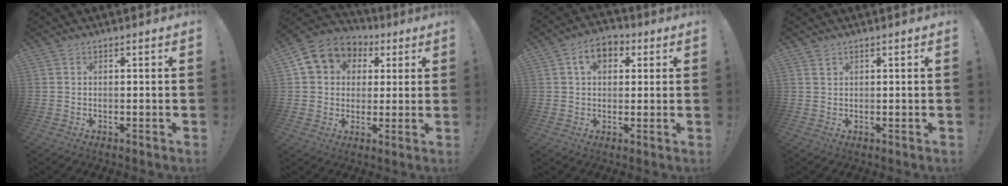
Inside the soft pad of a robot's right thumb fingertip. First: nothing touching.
{"total": 11.2, "force": [3.6, 9.5, 4.6], "torque": [-0.056, -0.014, 0.072]}
{"total": 8.1, "force": [2.8, 5.4, 5.3], "torque": [-0.071, 0.004, 0.047]}
{"total": 1.2, "force": [0.9, 0.6, 0.4], "torque": [-0.001, -0.003, 0.015]}